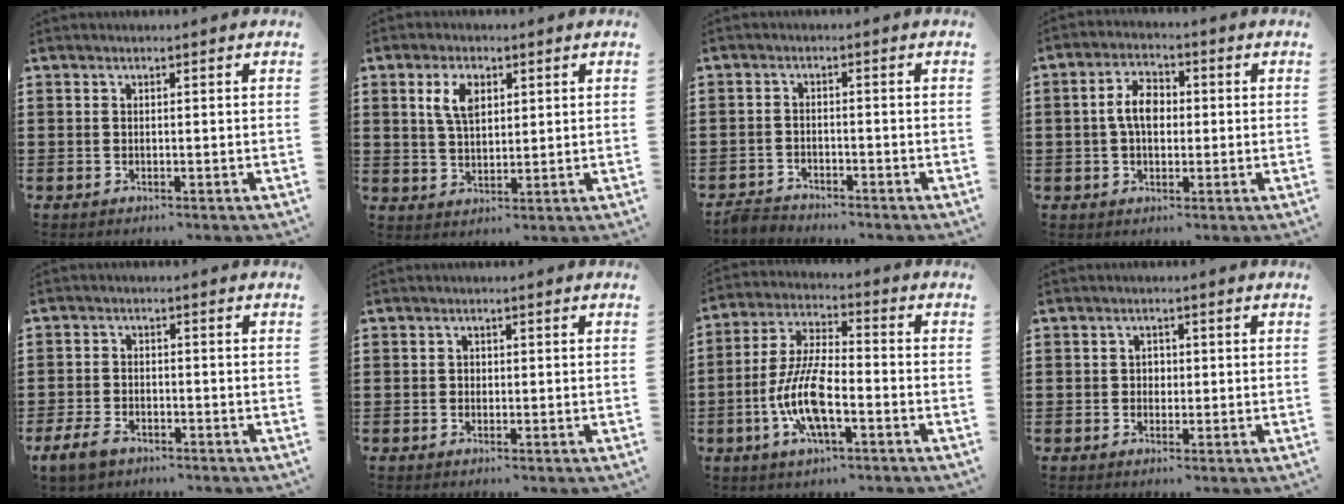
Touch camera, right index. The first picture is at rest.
{"total": 5.2, "force": [2.0, 2.7, 3.9], "torque": [-0.087, 0.013, 0.034]}
{"total": 2.6, "force": [-2.6, 0.4, -0.2], "torque": [-0.003, 0.001, -0.056]}
{"total": 5.6, "force": [0.3, 3.2, 4.6], "torque": [-0.094, 0.014, 0.002]}
{"total": 3.6, "force": [-2.4, 1.8, 1.9], "torque": [-0.053, 0.002, -0.053]}
{"total": 0.6, "force": [0.0, 0.5, 0.2], "torque": [-0.006, 0.002, -0.001]}
{"total": 10.4, "force": [-3.4, 3.6, 9.1], "torque": [-0.210, -0.009, -0.069]}
{"total": 1.4, "force": [-0.1, 1.2, 0.7], "torque": [-0.016, 0.006, -0.003]}